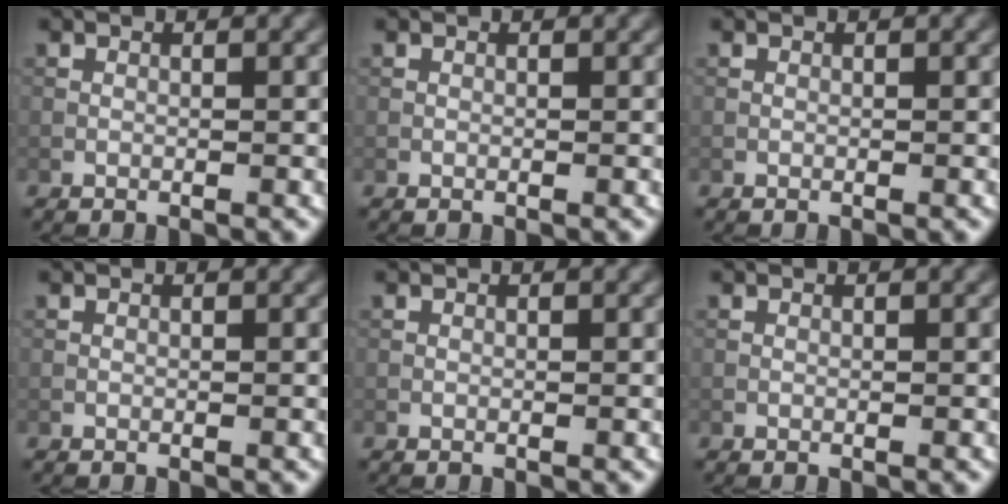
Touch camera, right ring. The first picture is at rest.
{"total": 0.0}
{"total": 0.0}
{"total": 0.0}
{"total": 0.0}
{"total": 0.0}